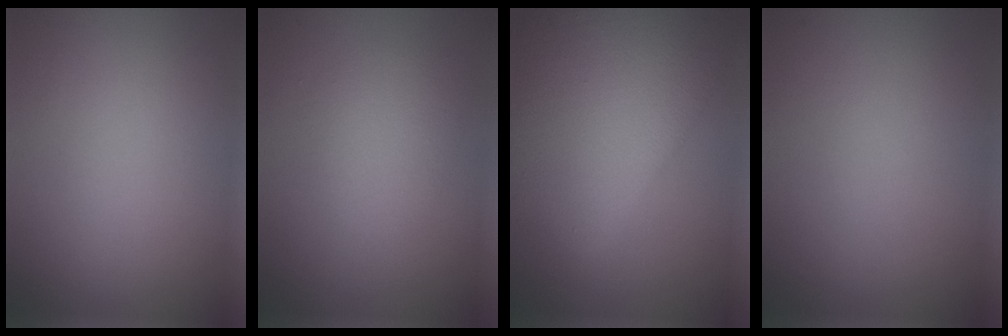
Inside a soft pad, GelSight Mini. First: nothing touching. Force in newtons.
{"total": 2.4, "press": 2.4, "slide": 0.0}
{"total": 10.4, "press": 10.4, "slide": 0.3}
{"total": 0.0}